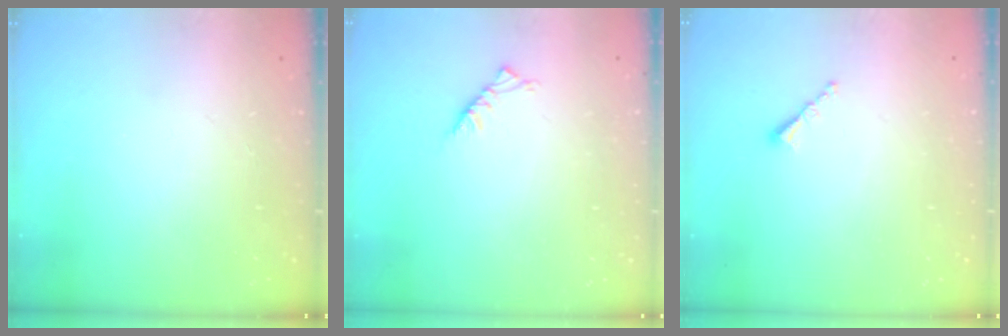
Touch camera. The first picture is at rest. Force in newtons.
{"total": 4.5, "press": 4.5, "slide": 0.7}
{"total": 1.0, "press": 0.9, "slide": 0.4}